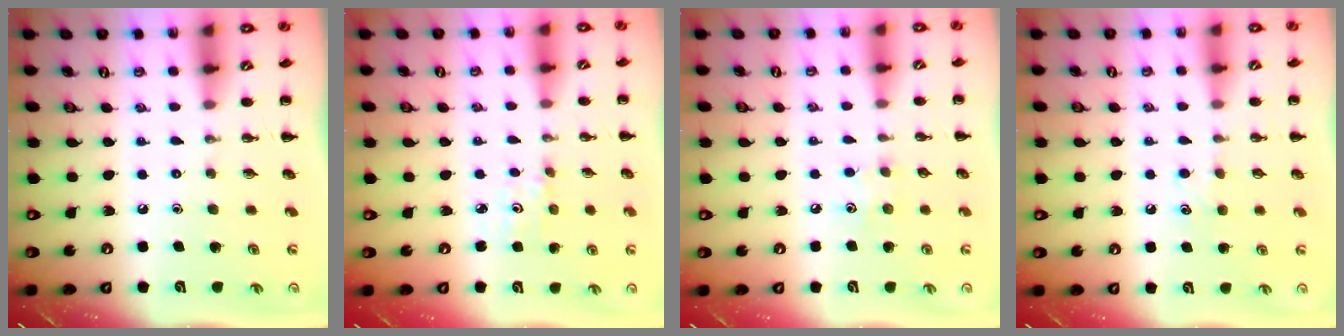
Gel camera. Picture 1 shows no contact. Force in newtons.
{"total": 2.9, "press": 2.8, "slide": 0.8}
{"total": 4.5, "press": 4.4, "slide": 1.2}
{"total": 4.9, "press": 4.7, "slide": 1.4}